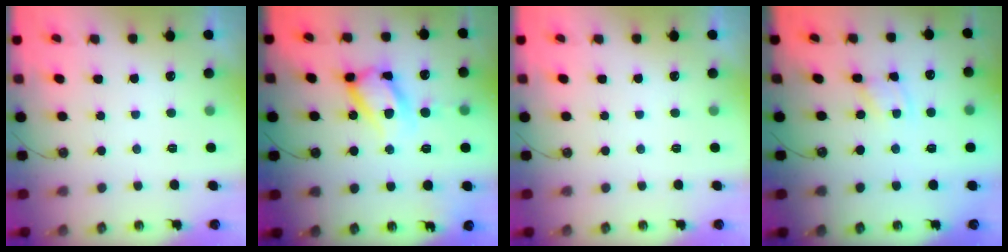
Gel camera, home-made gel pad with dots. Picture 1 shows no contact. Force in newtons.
{"total": 15.6, "press": 15.5, "slide": 1.4}
{"total": 0.0}
{"total": 1.3, "press": 1.3, "slide": 0.0}